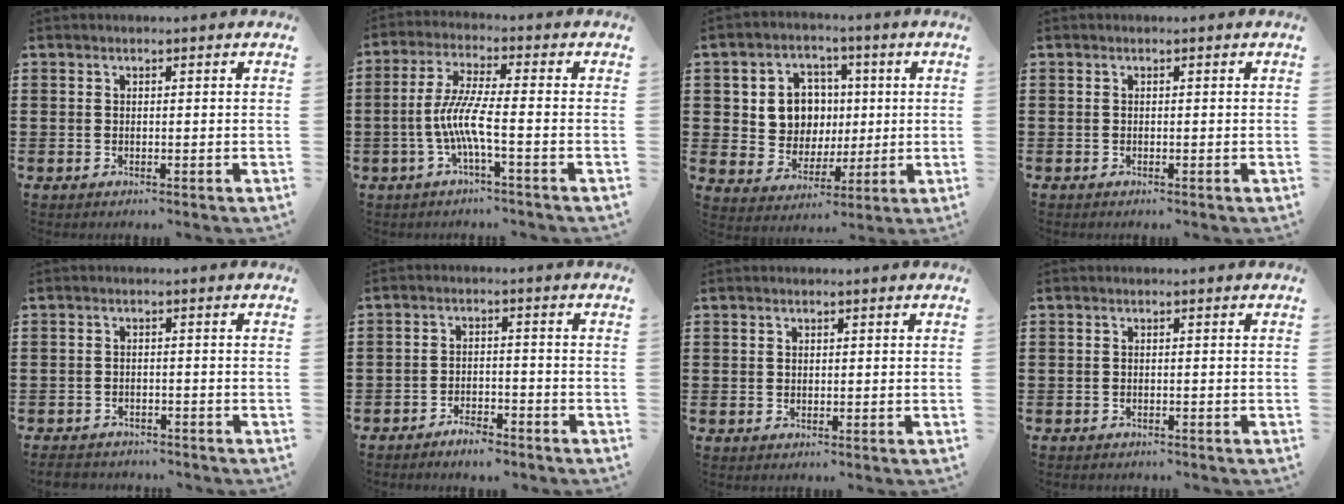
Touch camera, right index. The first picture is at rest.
{"total": 7.2, "force": [-2.2, 0.7, 6.8], "torque": [-0.153, -0.013, -0.052]}
{"total": 7.6, "force": [1.2, 6.9, 3.0], "torque": [-0.073, 0.014, 0.020]}
{"total": 0.0}
{"total": 2.1, "force": [-2.1, 0.5, 0.2], "torque": [-0.016, -0.002, -0.047]}
{"total": 3.1, "force": [-3.1, 0.5, 0.5], "torque": [-0.013, 0.006, -0.064]}
{"total": 0.6, "force": [0.2, 0.5, 0.2], "torque": [-0.005, 0.003, 0.005]}
{"total": 0.8, "force": [-0.7, 0.2, 0.1], "torque": [-0.004, -0.001, -0.015]}